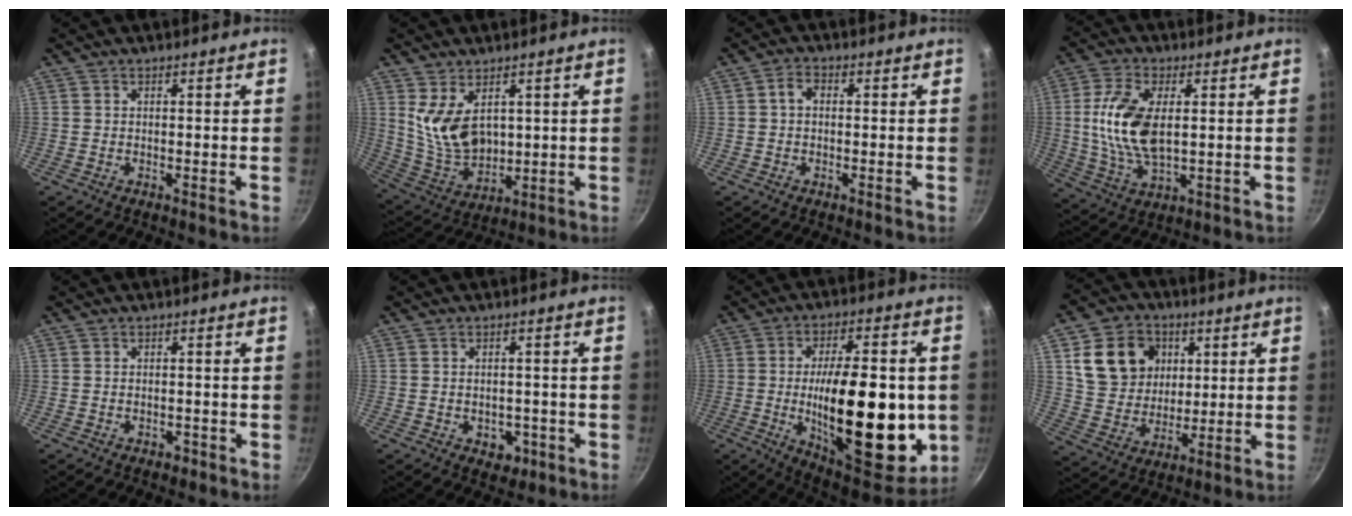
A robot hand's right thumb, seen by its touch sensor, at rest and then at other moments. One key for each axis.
{"total": 10.8, "fx": 3.5, "fy": 6.7, "fz": 7.7, "tx": -0.127, "ty": -0.044, "tz": 0.087}
{"total": 2.5, "fx": 0.1, "fy": 1.8, "fz": 1.8, "tx": -0.028, "ty": 0.008, "tz": -0.003}
{"total": 13.2, "fx": 1.5, "fy": 6.8, "fz": 11.2, "tx": -0.219, "ty": -0.001, "tz": 0.030}
{"total": 1.5, "fx": -0.8, "fy": 1.0, "fz": 0.8, "tx": -0.011, "ty": 0.007, "tz": -0.008}
{"total": 4.5, "fx": -1.6, "fy": 3.3, "fz": 2.6, "tx": -0.019, "ty": 0.009, "tz": -0.012}
{"total": 28.5, "fx": -3.0, "fy": 12.4, "fz": 25.5, "tx": -0.356, "ty": -0.004, "tz": -0.035}
{"total": 15.3, "fx": 4.7, "fy": 12.5, "fz": 7.4, "tx": -0.108, "ty": -0.007, "tz": 0.086}